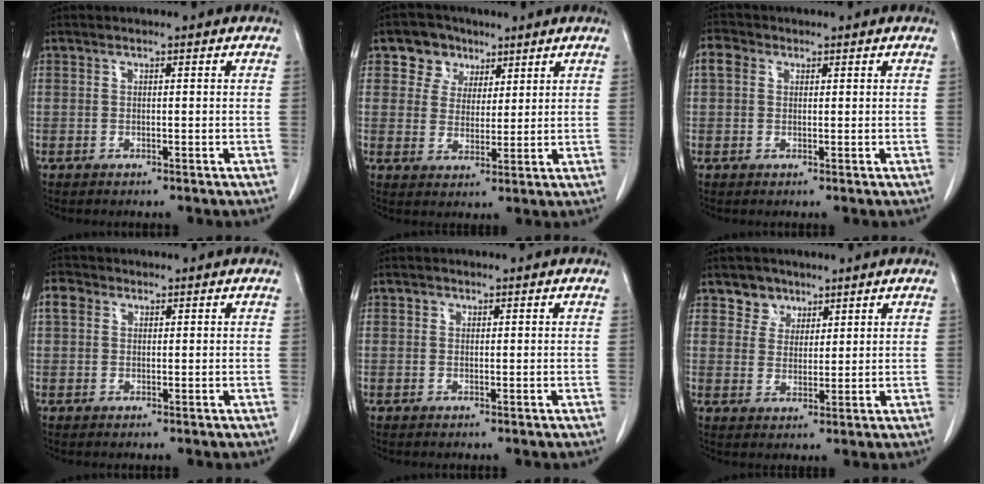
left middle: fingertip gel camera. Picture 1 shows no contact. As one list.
[{"total": 6.0, "force": [3.3, 4.9, 1.0], "torque": [-0.023, 0.018, 0.059]}, {"total": 2.7, "force": [0.9, 2.2, 1.3], "torque": [-0.030, 0.017, 0.016]}, {"total": 2.7, "force": [1.1, 2.2, 1.1], "torque": [-0.027, 0.014, 0.020]}, {"total": 0.6, "force": [0.3, 0.6, 0.1], "torque": [0.003, 0.001, 0.002]}, {"total": 4.0, "force": [2.7, 2.9, 0.1], "torque": [-0.001, 0.004, 0.045]}]